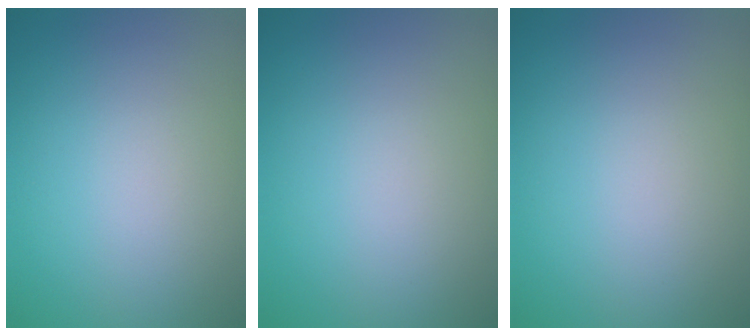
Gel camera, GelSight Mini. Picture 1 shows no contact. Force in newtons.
{"total": 0.0}
{"total": 0.0}